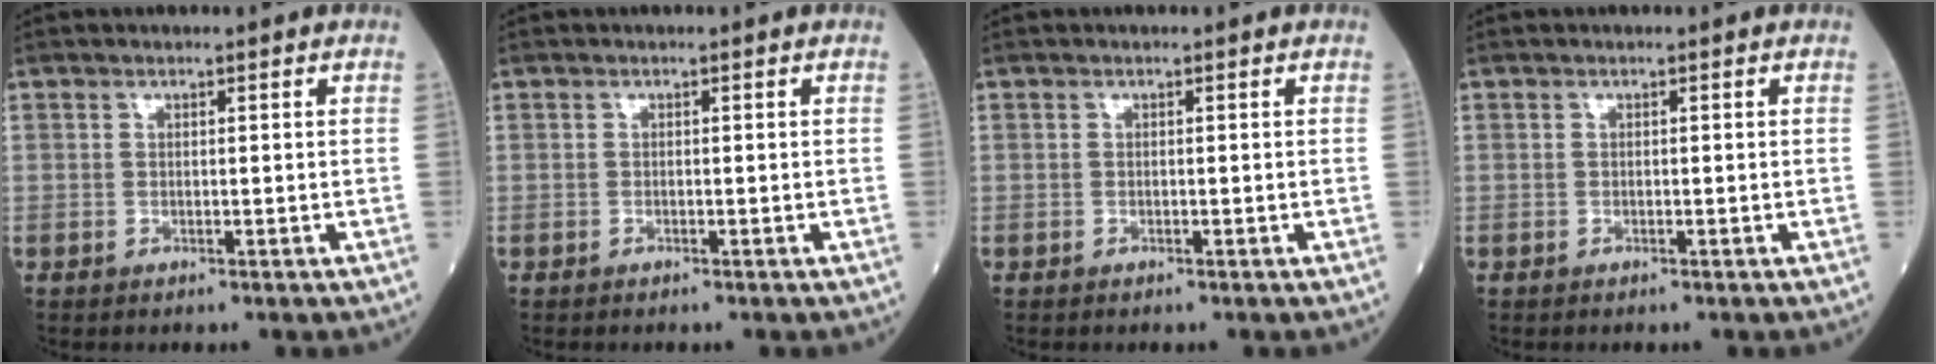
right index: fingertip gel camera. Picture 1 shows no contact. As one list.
[{"total": 0.0}, {"total": 0.0}, {"total": 0.0}]